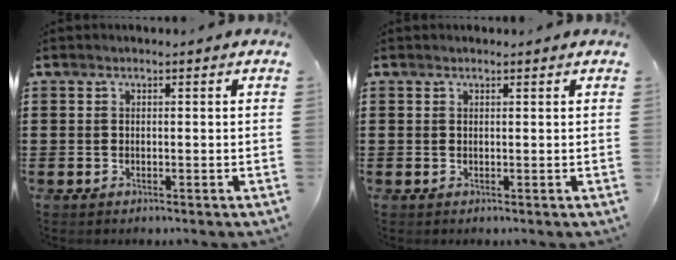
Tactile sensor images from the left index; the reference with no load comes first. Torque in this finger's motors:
{"motor_torque": [2.14, 0.00, -0.01, -0.01]}